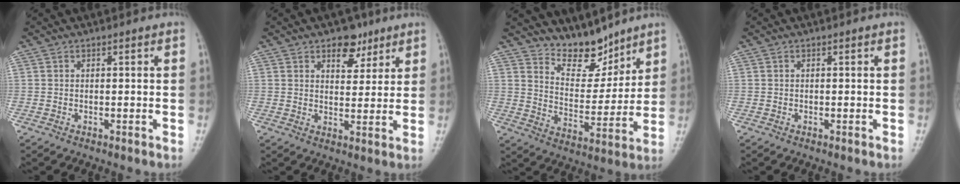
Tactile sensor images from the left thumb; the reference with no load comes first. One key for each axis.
{"total": 6.0, "fx": 3.7, "fy": 3.7, "fz": 2.9, "tx": -0.010, "ty": -0.020, "tz": 0.054}
{"total": 9.6, "fx": 8.3, "fy": 4.1, "fz": 2.6, "tx": -0.012, "ty": -0.067, "tz": 0.152}
{"total": 0.0}